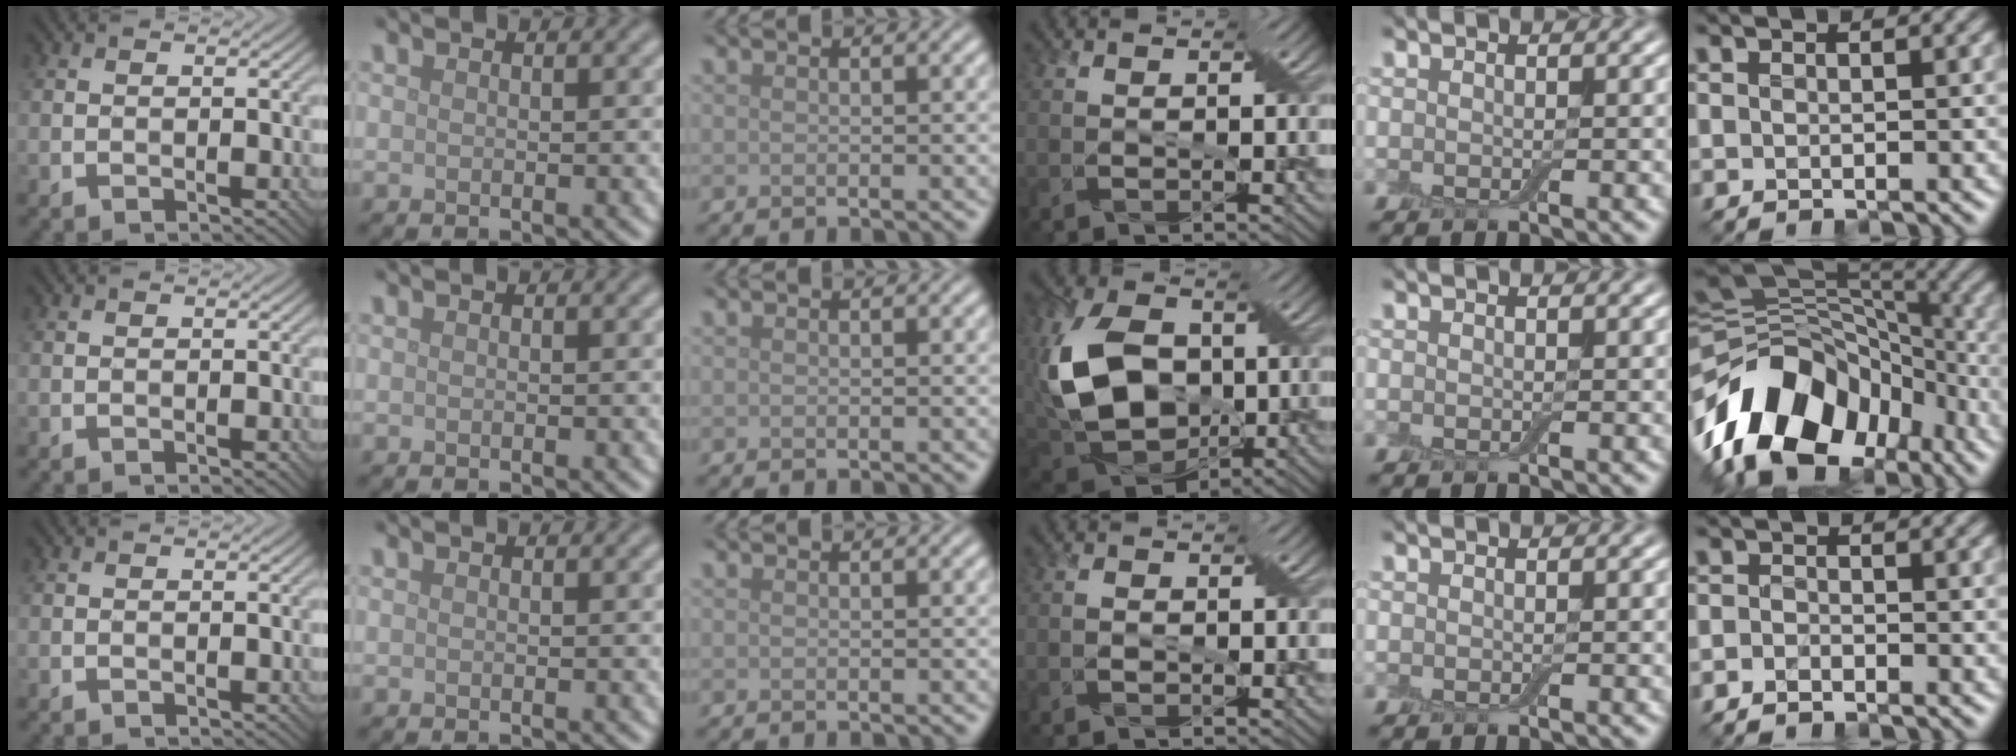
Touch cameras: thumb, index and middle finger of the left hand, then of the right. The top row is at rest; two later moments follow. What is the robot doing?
{"motion": "cut", "object": "cling film"}